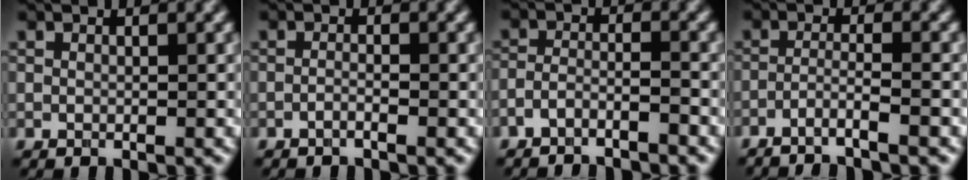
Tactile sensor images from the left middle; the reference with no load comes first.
{"total": 0.9, "force": [-0.6, 0.1, 0.6], "torque": [-0.013, -0.002, -0.013]}
{"total": 2.5, "force": [-2.2, 0.4, 1.1], "torque": [-0.020, 0.003, -0.047]}
{"total": 3.1, "force": [-2.1, 0.3, 2.2], "torque": [-0.027, 0.002, -0.055]}